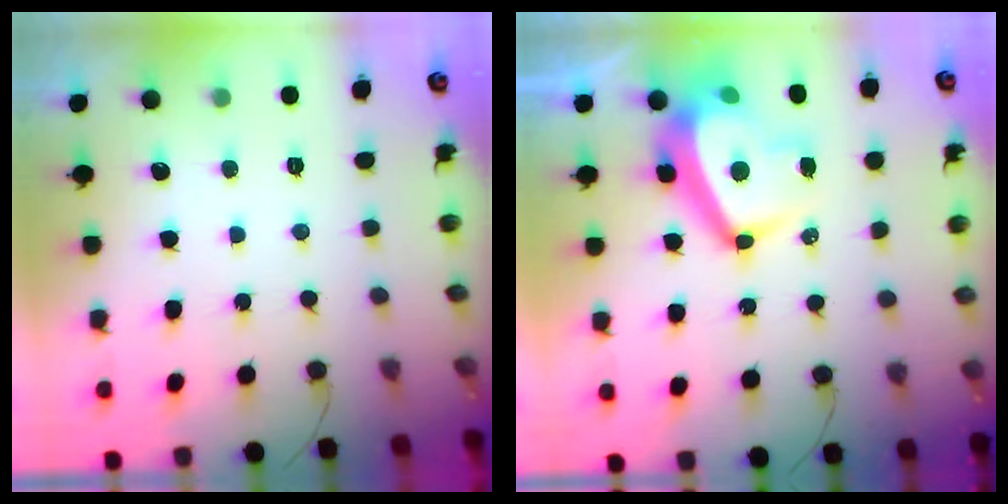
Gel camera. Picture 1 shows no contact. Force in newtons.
{"total": 12.9, "press": 12.7, "slide": 2.0}